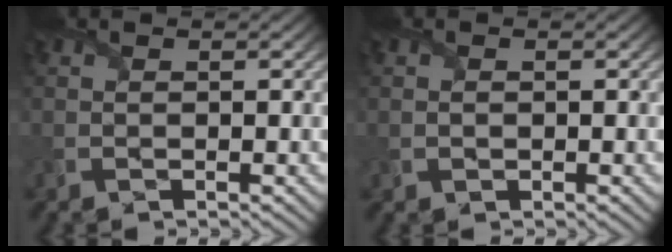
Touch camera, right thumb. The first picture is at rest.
{"total": 1.1, "force": [0.0, 0.9, 0.7], "torque": [-0.016, -0.003, 0.002]}